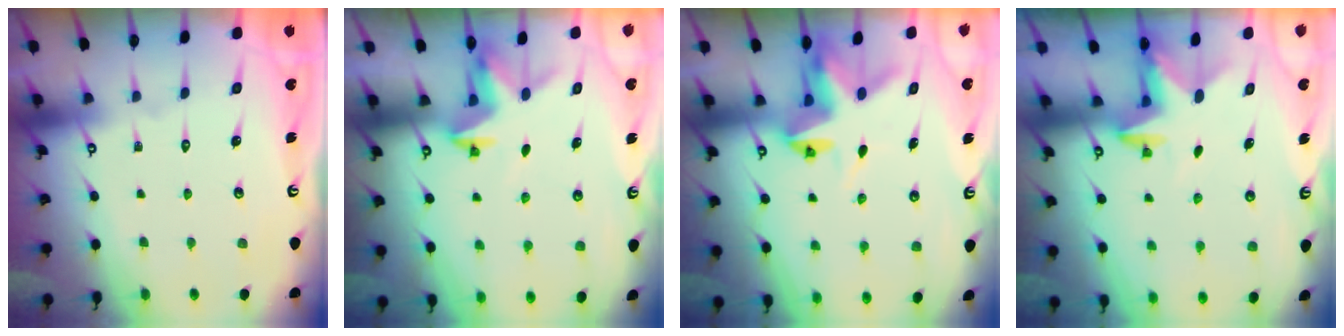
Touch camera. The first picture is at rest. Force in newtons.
{"total": 3.3, "press": 3.3, "slide": 0.2}
{"total": 4.9, "press": 4.9, "slide": 0.3}
{"total": 2.6, "press": 2.5, "slide": 0.4}